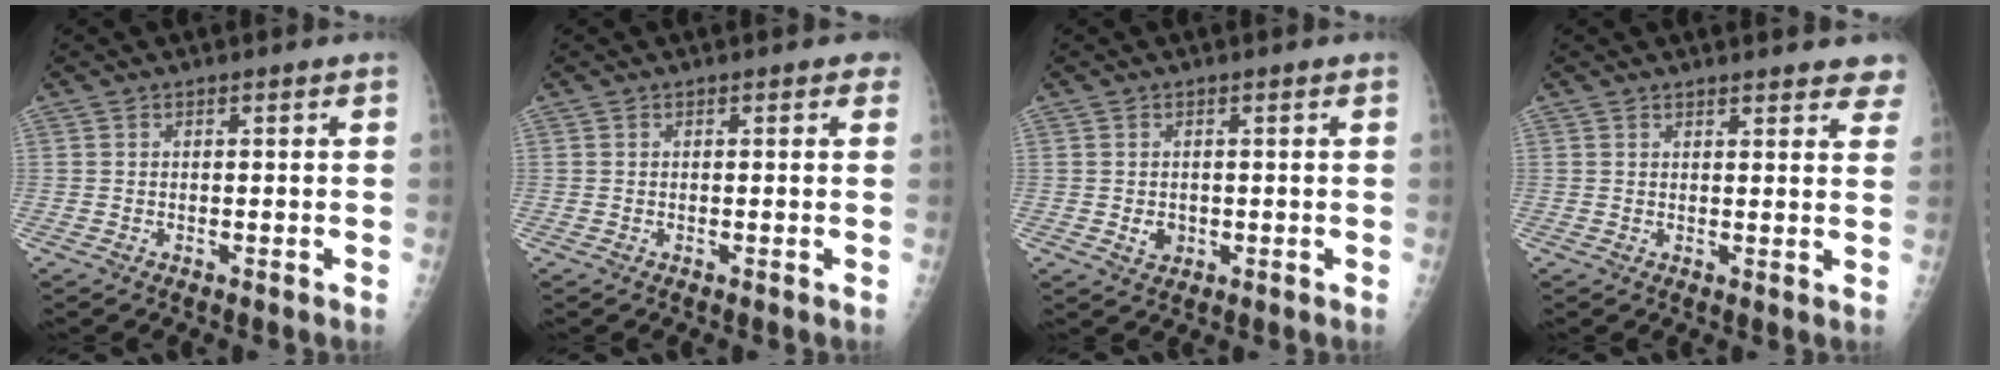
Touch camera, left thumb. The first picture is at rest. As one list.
[{"total": 0.7, "force": [0.3, 0.5, 0.4], "torque": [0.006, 0.001, -0.003]}, {"total": 2.2, "force": [-0.2, 1.9, 1.1], "torque": [-0.010, -0.001, 0.005]}, {"total": 7.6, "force": [6.7, 2.1, 2.9], "torque": [0.001, -0.023, 0.062]}]